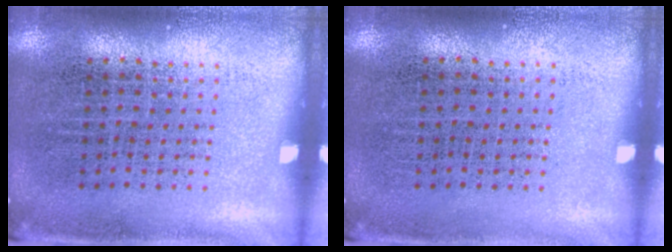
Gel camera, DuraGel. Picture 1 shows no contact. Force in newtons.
{"total": 0.0}